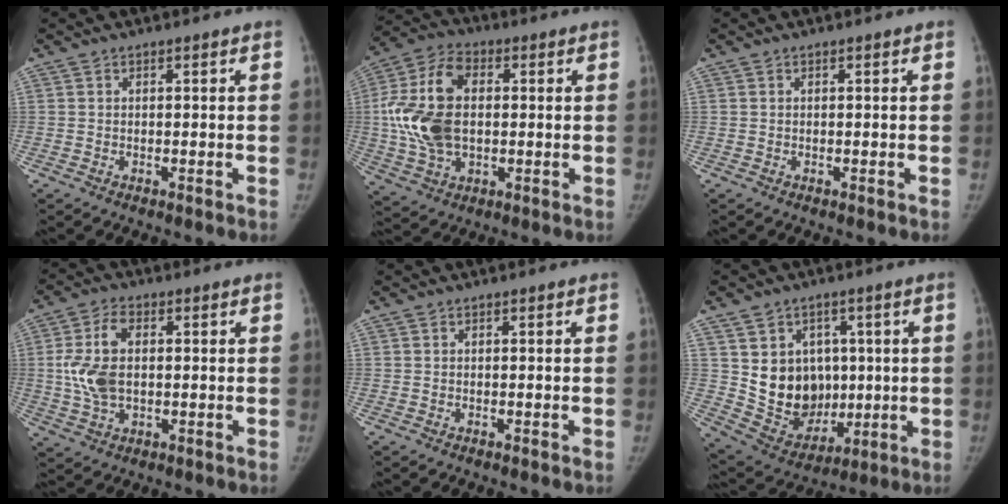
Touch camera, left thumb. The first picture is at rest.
{"total": 16.0, "force": [0.9, 10.1, 12.3], "torque": [-0.242, 0.014, 0.017]}
{"total": 0.0}
{"total": 9.2, "force": [0.6, 5.4, 7.4], "torque": [-0.156, 0.007, 0.017]}
{"total": 0.0}
{"total": 13.7, "force": [2.0, 11.6, 7.0], "torque": [-0.061, -0.012, 0.066]}